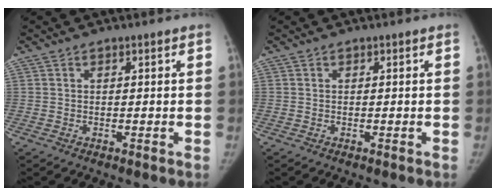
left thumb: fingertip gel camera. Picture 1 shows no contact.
{"total": 0.0}